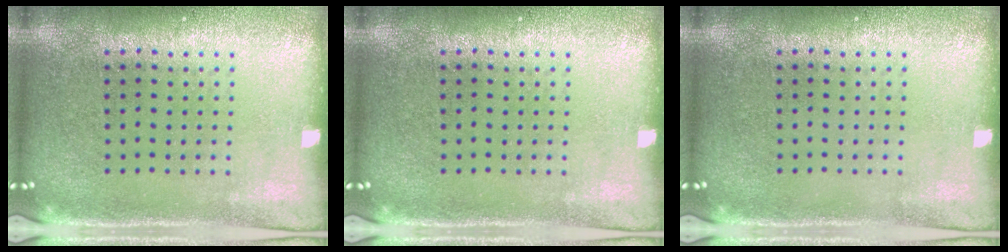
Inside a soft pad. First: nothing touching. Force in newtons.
{"total": 0.0}
{"total": 0.0}